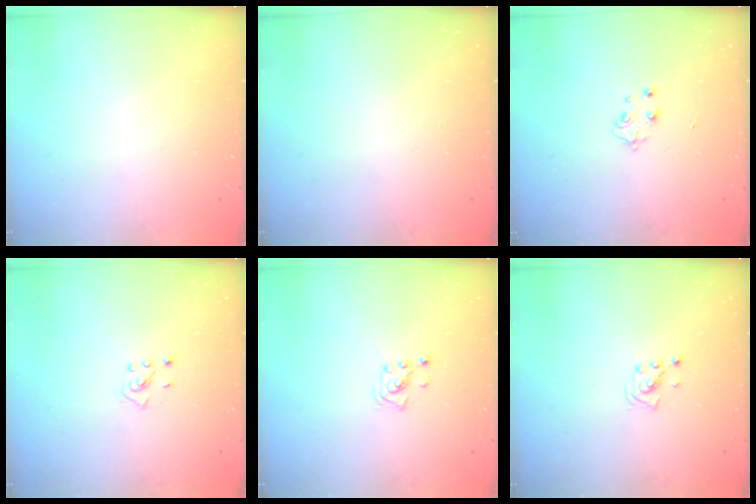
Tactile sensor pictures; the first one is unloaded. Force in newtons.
{"total": 0.0}
{"total": 4.4, "press": 4.4, "slide": 0.7}
{"total": 2.5, "press": 2.4, "slide": 0.7}
{"total": 1.4, "press": 1.4, "slide": 0.1}
{"total": 1.9, "press": 1.9, "slide": 0.1}